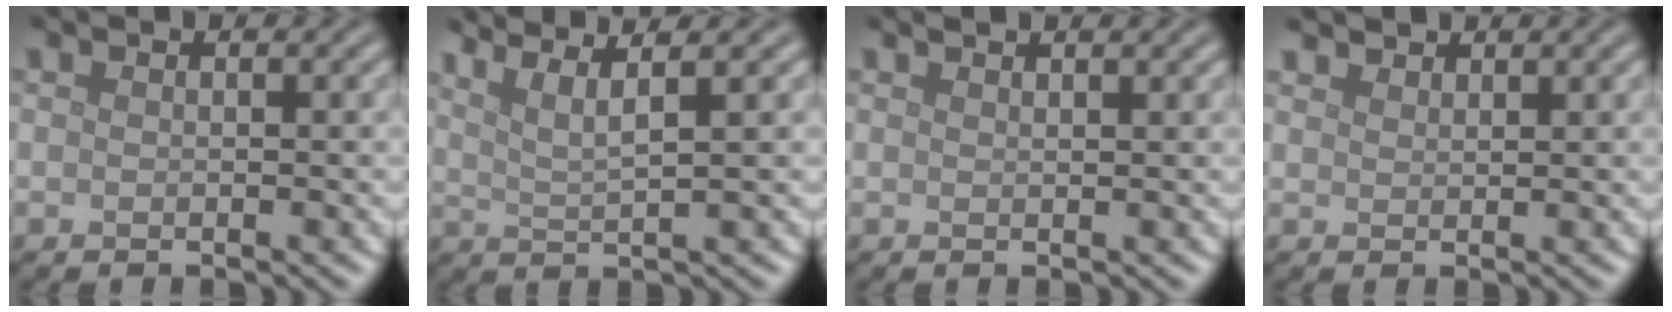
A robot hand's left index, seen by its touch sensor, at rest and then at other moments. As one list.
[{"total": 4.6, "force": [3.3, 1.0, 3.1], "torque": [-0.047, 0.019, 0.038]}, {"total": 1.2, "force": [1.1, 0.1, 0.4], "torque": [-0.003, -0.002, 0.012]}, {"total": 1.7, "force": [1.6, 0.6, 0.1], "torque": [-0.004, 0.003, 0.028]}]